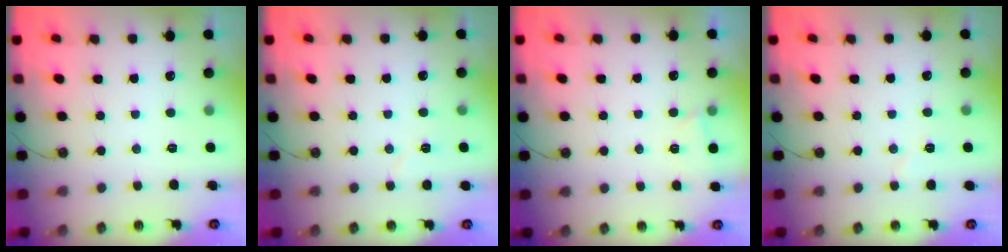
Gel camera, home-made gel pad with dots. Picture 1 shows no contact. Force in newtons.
{"total": 5.0, "press": 4.4, "slide": 2.3}
{"total": 2.0, "press": 1.9, "slide": 0.3}
{"total": 4.4, "press": 3.9, "slide": 1.9}